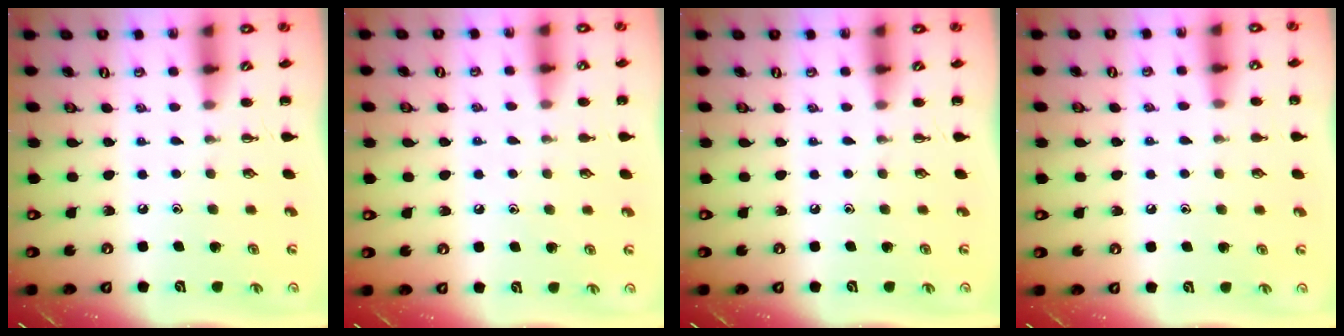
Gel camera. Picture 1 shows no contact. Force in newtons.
{"total": 5.0, "press": 4.7, "slide": 1.5}
{"total": 0.0}
{"total": 5.8, "press": 5.4, "slide": 1.9}